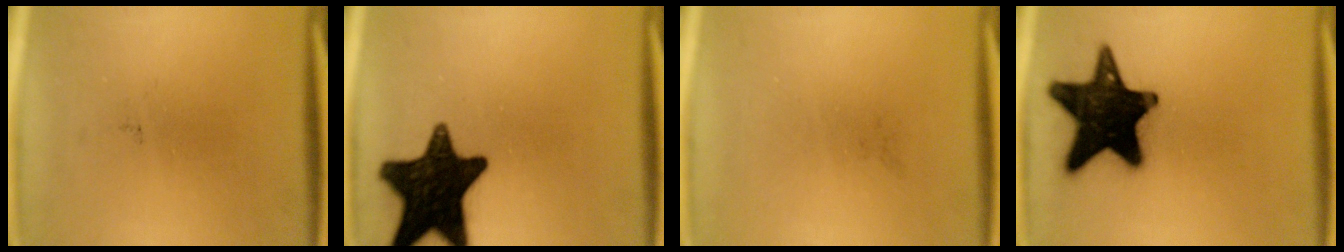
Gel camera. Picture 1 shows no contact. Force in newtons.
{"total": 16.7}
{"total": 0.0}
{"total": 19.4}